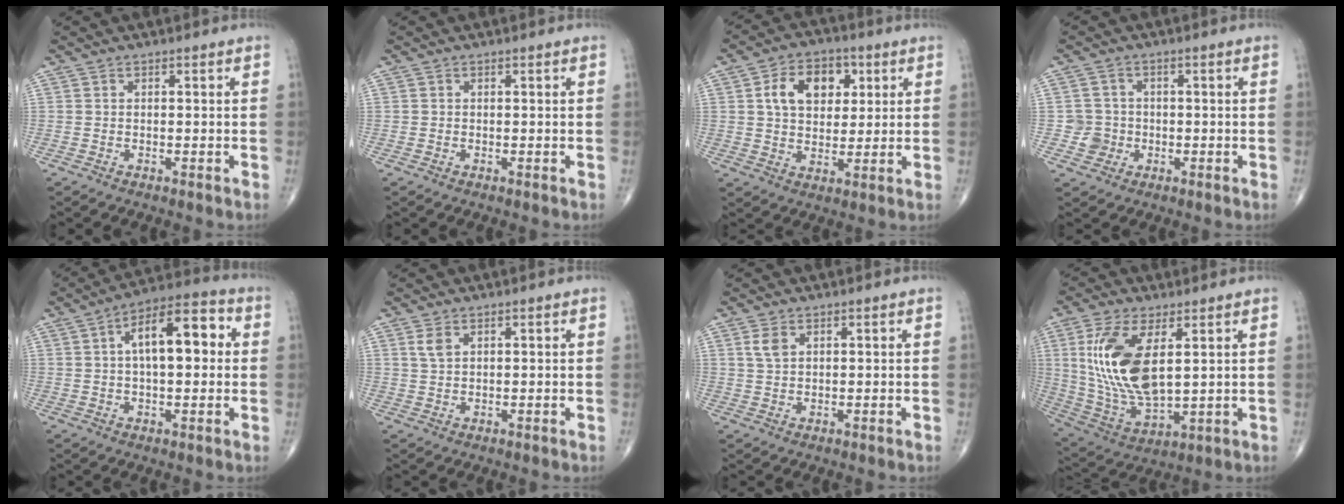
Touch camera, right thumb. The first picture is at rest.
{"total": 0.0}
{"total": 11.1, "force": [3.3, 7.7, 7.3], "torque": [-0.087, 0.000, 0.052]}
{"total": 3.7, "force": [-0.8, 3.6, 0.1], "torque": [0.023, 0.011, -0.017]}
{"total": 13.5, "force": [2.2, 6.1, 11.8], "torque": [-0.171, 0.028, 0.027]}
{"total": 2.3, "force": [1.1, 1.2, 1.5], "torque": [-0.031, 0.002, 0.028]}
{"total": 2.7, "force": [1.2, 1.6, 1.8], "torque": [-0.034, 0.001, 0.028]}
{"total": 17.0, "force": [4.0, 7.7, 14.6], "torque": [-0.298, -0.022, 0.090]}